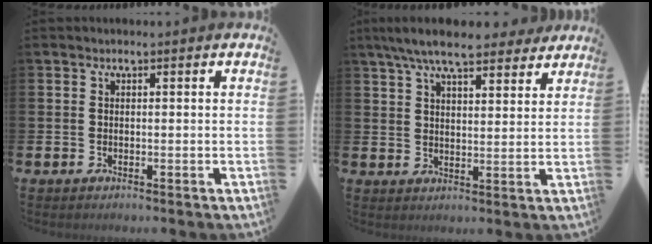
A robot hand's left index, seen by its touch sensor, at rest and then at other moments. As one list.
[{"total": 8.3, "force": [7.4, 1.8, 3.3], "torque": [-0.079, -0.026, 0.134]}]